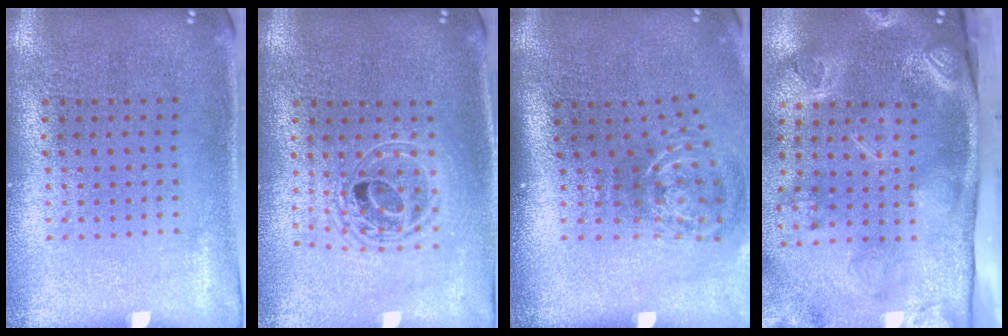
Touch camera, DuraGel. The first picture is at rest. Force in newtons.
{"total": 1.7, "press": 1.4, "slide": 0.9}
{"total": 2.1, "press": 1.3, "slide": 1.6}
{"total": 4.6, "press": 3.2, "slide": 3.3}